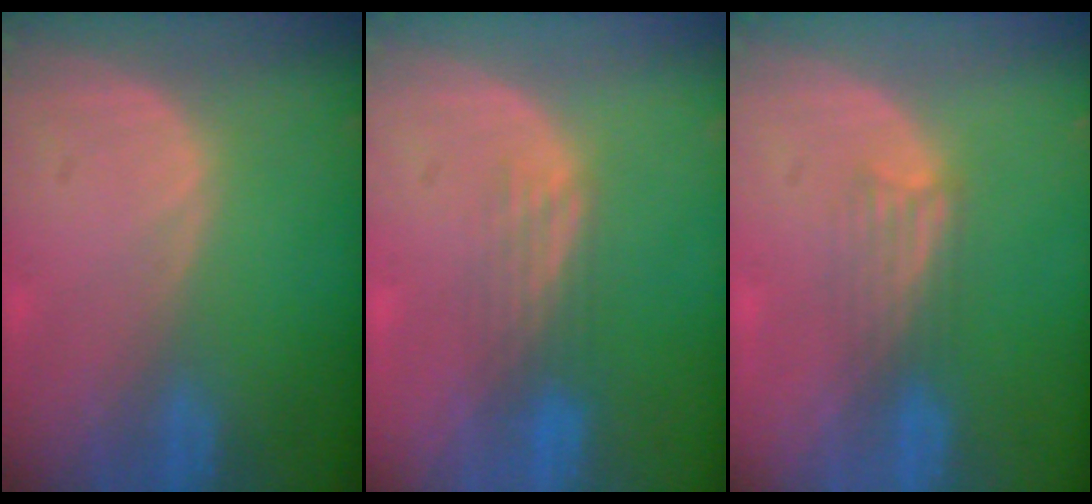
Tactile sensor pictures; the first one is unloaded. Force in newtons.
{"total": 3.9, "press": 3.2, "slide": 2.3}
{"total": 3.1, "press": 2.8, "slide": 1.2}